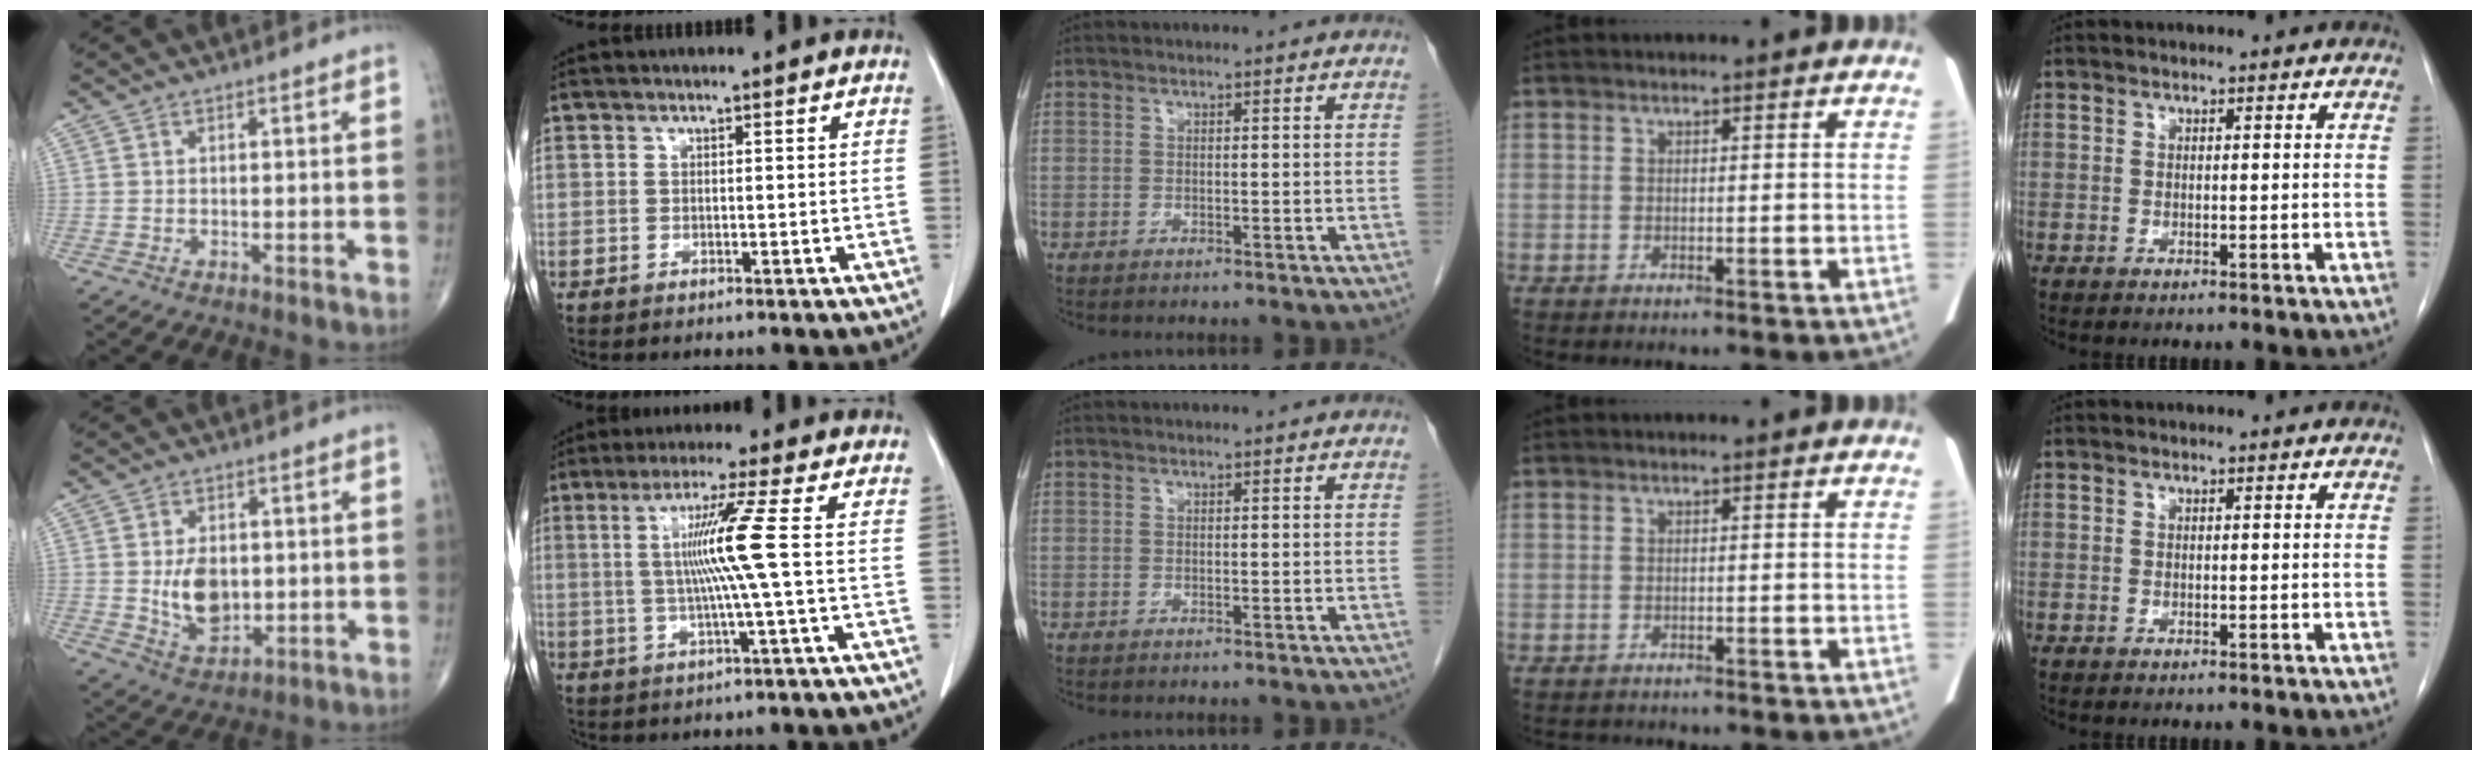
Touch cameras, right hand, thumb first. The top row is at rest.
{"thumb": {"total": 8.6, "force": [0.1, 5.7, 6.5], "torque": [-0.089, -0.012, 0.012]}, "index": {"total": 8.2, "force": [0.7, -2.2, 7.8], "torque": [-0.148, 0.002, 0.020]}, "ring": {"total": 2.5, "force": [-2.2, 0.9, 0.6], "torque": [-0.012, -0.005, -0.026]}}